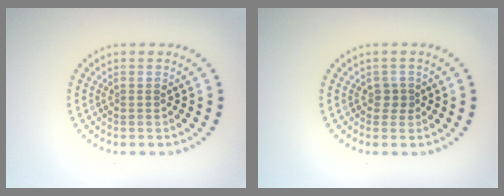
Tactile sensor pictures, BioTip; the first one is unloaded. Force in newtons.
{"total": 1.1, "press": 0.9, "slide": 0.7}